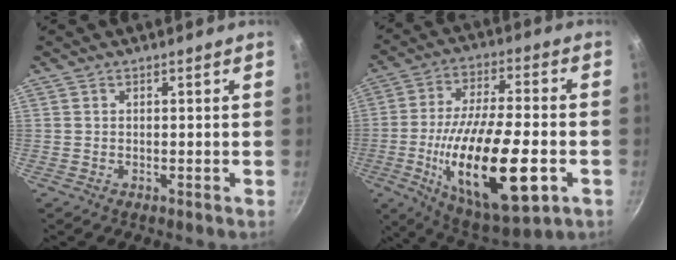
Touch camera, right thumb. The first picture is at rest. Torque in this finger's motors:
{"motor_torque": [1.55, 3.46, 2.46, -0.31, 0.69]}